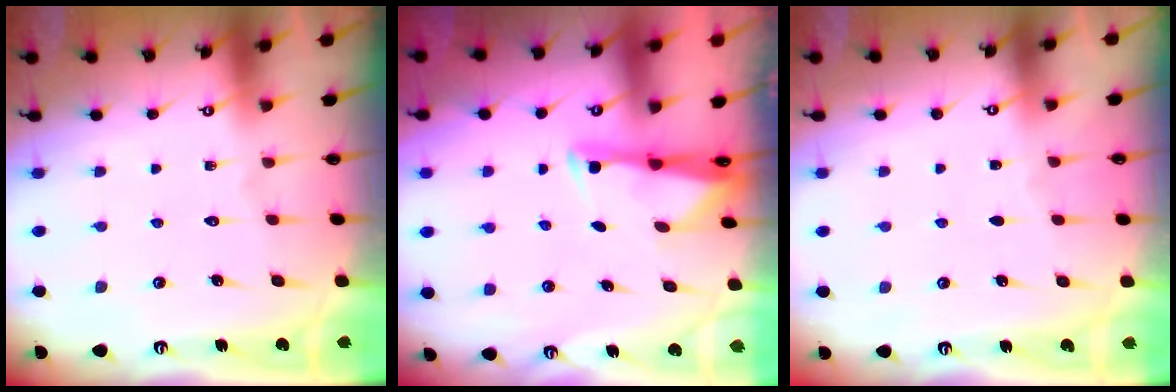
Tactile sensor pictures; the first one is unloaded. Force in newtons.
{"total": 2.6, "press": 2.6, "slide": 0.4}
{"total": 2.4, "press": 2.4, "slide": 0.4}